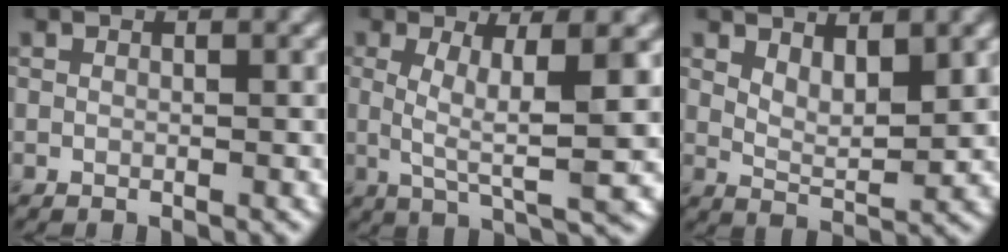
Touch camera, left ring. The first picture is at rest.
{"total": 5.9, "force": [0.8, 1.2, 5.8], "torque": [-0.101, -0.001, 0.015]}
{"total": 3.2, "force": [1.9, 1.2, 2.4], "torque": [-0.043, -0.010, 0.036]}